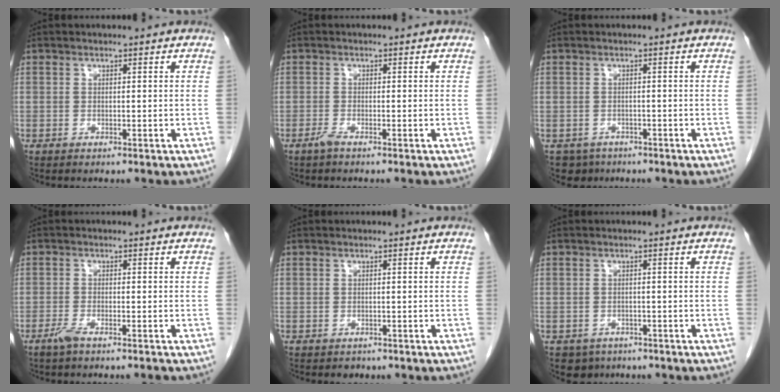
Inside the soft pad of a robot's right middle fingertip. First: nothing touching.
{"total": 1.3, "force": [-1.0, 0.0, 0.8], "torque": [-0.021, -0.002, -0.023]}
{"total": 3.1, "force": [-2.3, 2.2, -0.1], "torque": [-0.001, 0.002, -0.035]}
{"total": 2.3, "force": [-1.8, 0.0, 1.4], "torque": [-0.034, -0.004, -0.040]}
{"total": 1.0, "force": [-0.7, 0.6, 0.0], "torque": [-0.007, 0.000, -0.009]}
{"total": 3.3, "force": [-2.2, 2.4, 0.2], "torque": [-0.006, 0.003, -0.032]}